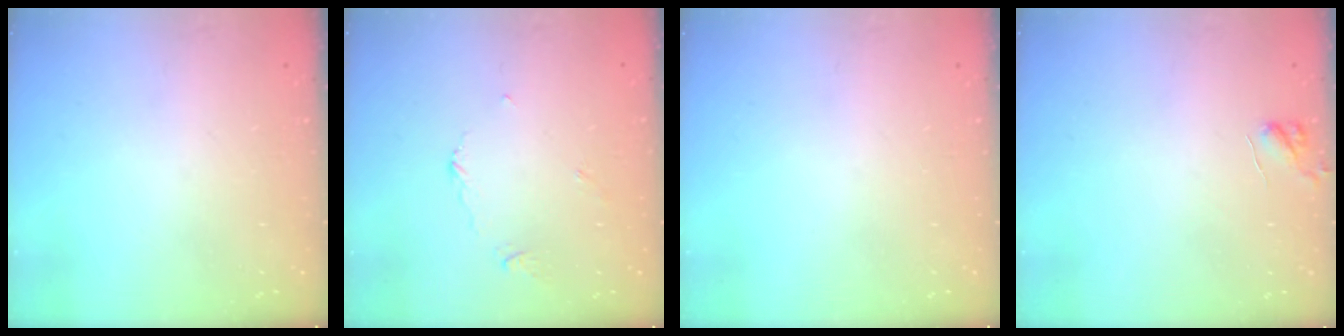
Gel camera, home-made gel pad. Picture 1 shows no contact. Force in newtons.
{"total": 4.0, "press": 4.0, "slide": 0.7}
{"total": 0.0}
{"total": 3.3, "press": 3.3, "slide": 0.4}